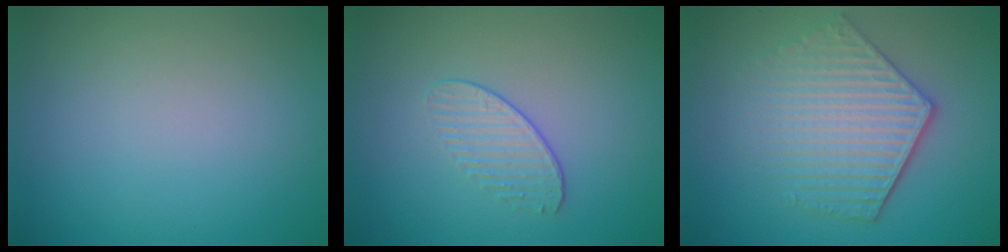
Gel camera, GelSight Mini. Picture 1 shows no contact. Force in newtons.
{"total": 1.6, "press": 1.1, "slide": 1.2}
{"total": 5.3, "press": 4.1, "slide": 3.3}